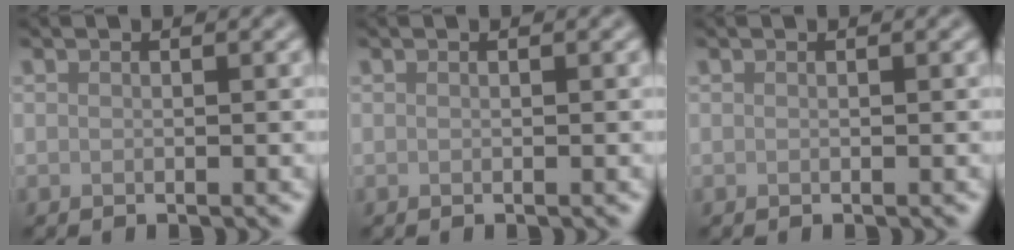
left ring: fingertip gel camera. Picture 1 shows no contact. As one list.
[{"total": 0.0}, {"total": 0.0}]